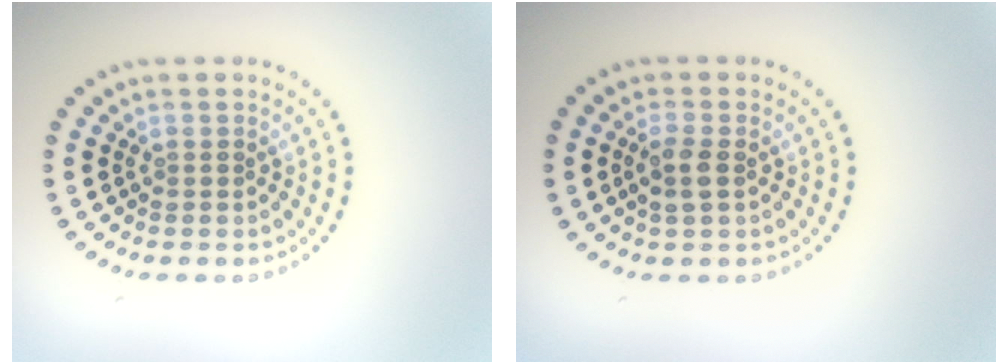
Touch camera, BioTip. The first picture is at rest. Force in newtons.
{"total": 1.9, "press": 1.8, "slide": 0.4}